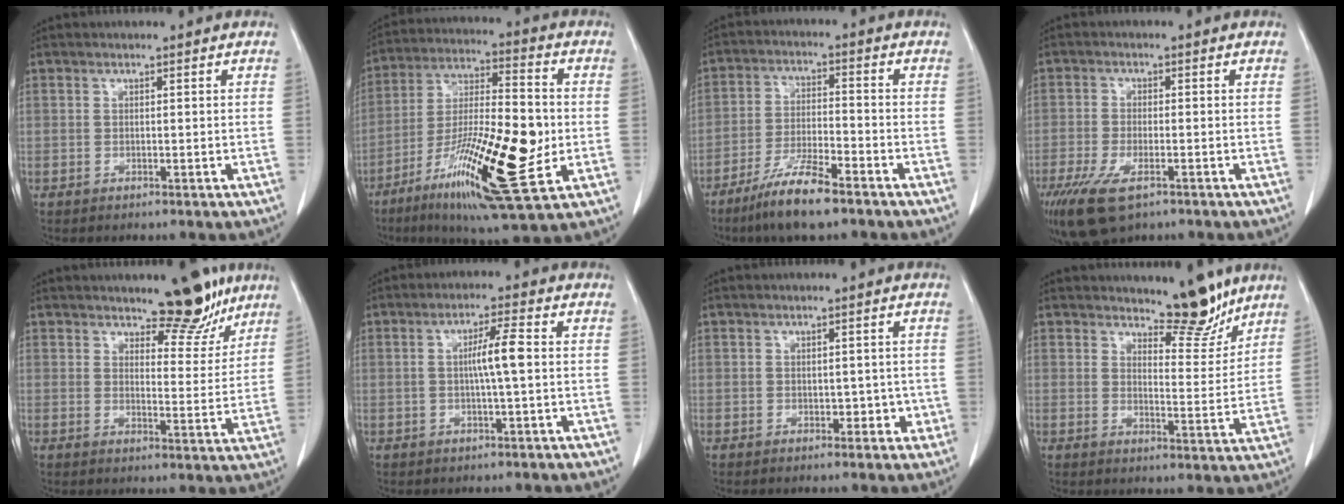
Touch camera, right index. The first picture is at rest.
{"total": 21.4, "force": [-5.9, 3.7, 20.2], "torque": [-0.360, -0.022, -0.094]}
{"total": 9.2, "force": [-6.5, 1.0, 6.4], "torque": [-0.126, -0.019, -0.120]}
{"total": 8.8, "force": [-5.3, 3.2, 6.3], "torque": [-0.121, -0.018, -0.090]}
{"total": 8.2, "force": [6.5, 2.7, 4.1], "torque": [-0.037, -0.016, 0.090]}
{"total": 4.5, "force": [0.1, 0.2, 4.5], "torque": [-0.079, 0.012, 0.004]}
{"total": 2.3, "force": [-0.5, 1.7, 1.5], "torque": [-0.008, 0.008, 0.000]}
{"total": 6.8, "force": [6.1, 1.6, 2.6], "torque": [-0.028, -0.026, 0.088]}